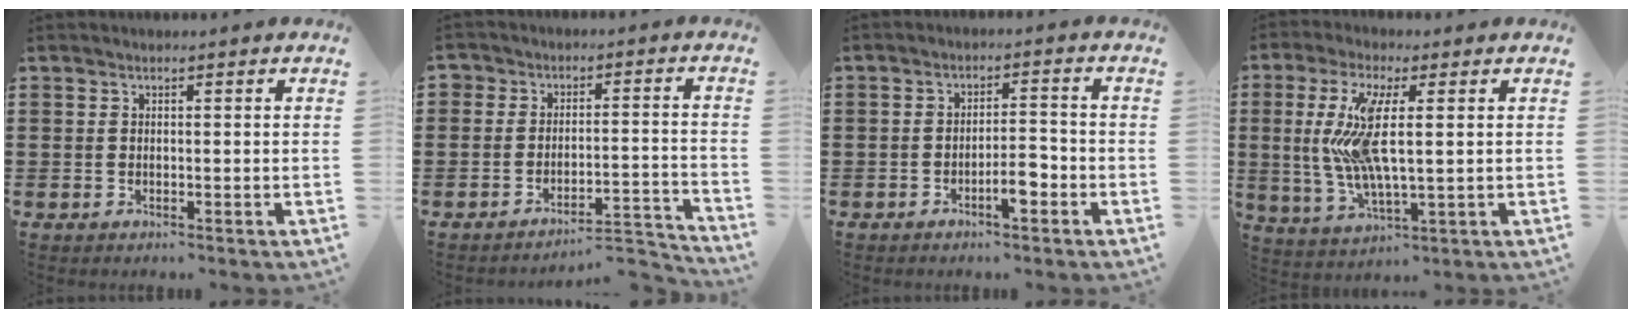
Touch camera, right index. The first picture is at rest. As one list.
[{"total": 5.3, "force": [-5.1, 1.1, 0.6], "torque": [-0.009, 0.010, -0.104]}, {"total": 5.0, "force": [-2.9, 1.4, 3.8], "torque": [-0.069, 0.008, -0.054]}, {"total": 10.2, "force": [1.2, 2.9, 9.7], "torque": [-0.217, -0.014, 0.014]}]